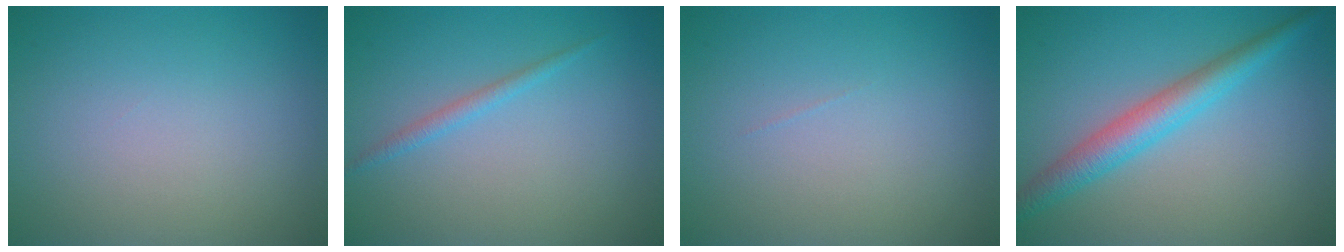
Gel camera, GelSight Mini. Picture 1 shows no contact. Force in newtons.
{"total": 1.2, "press": 1.2, "slide": 0.1}
{"total": 0.0}
{"total": 3.9, "press": 3.9, "slide": 0.1}